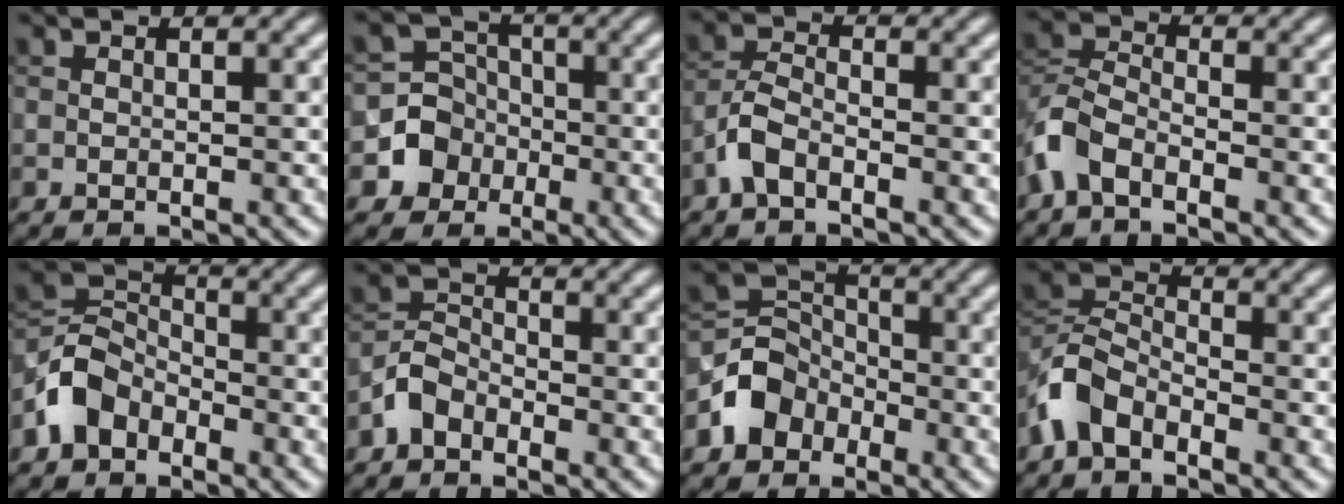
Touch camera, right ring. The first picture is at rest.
{"total": 4.3, "force": [-1.5, 4.0, 0.5], "torque": [0.018, 0.007, -0.048]}
{"total": 2.9, "force": [-1.8, 1.2, 1.9], "torque": [-0.043, 0.006, -0.046]}
{"total": 4.5, "force": [-2.6, 2.4, 2.8], "torque": [-0.068, 0.002, -0.067]}
{"total": 4.4, "force": [-2.7, 3.0, 1.7], "torque": [-0.037, 0.008, -0.066]}
{"total": 2.9, "force": [-2.0, 1.8, 1.0], "torque": [-0.020, 0.010, -0.051]}
{"total": 4.1, "force": [-2.2, 3.3, 1.0], "torque": [-0.011, 0.008, -0.051]}
{"total": 4.8, "force": [-3.1, 2.6, 2.5], "torque": [-0.057, 0.006, -0.077]}